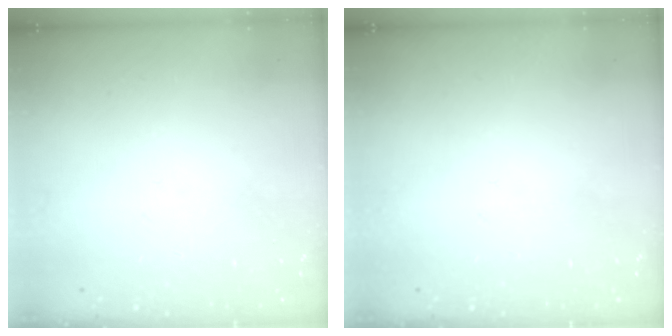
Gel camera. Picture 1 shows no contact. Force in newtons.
{"total": 0.0}